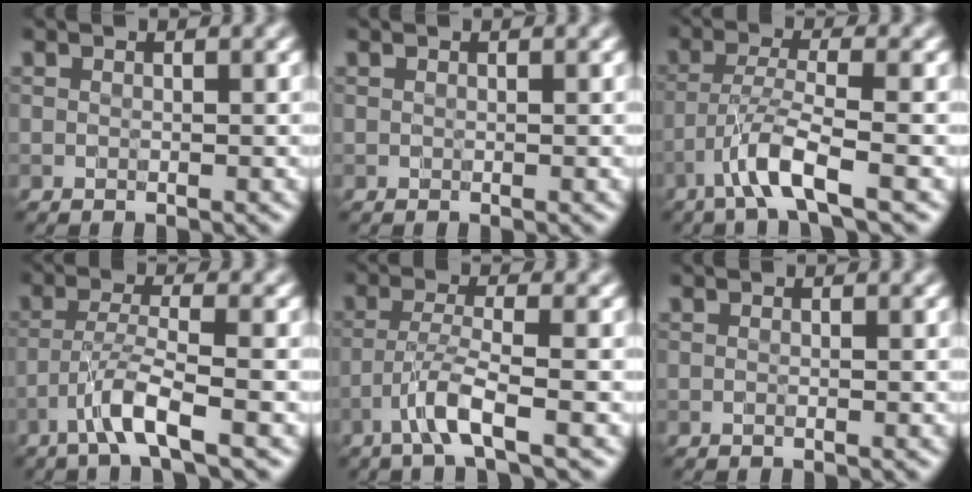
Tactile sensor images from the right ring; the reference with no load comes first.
{"total": 0.0}
{"total": 4.0, "force": [-2.4, 0.2, 3.2], "torque": [-0.056, 0.008, -0.057]}
{"total": 3.6, "force": [-2.2, 0.0, 2.9], "torque": [-0.052, 0.011, -0.053]}
{"total": 3.2, "force": [-1.9, 0.0, 2.6], "torque": [-0.048, 0.010, -0.049]}
{"total": 0.0}